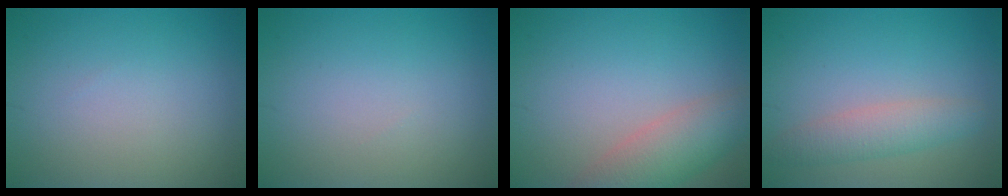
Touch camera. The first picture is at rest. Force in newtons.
{"total": 0.0}
{"total": 4.8, "press": 4.8, "slide": 0.5}
{"total": 3.0, "press": 3.0, "slide": 0.1}